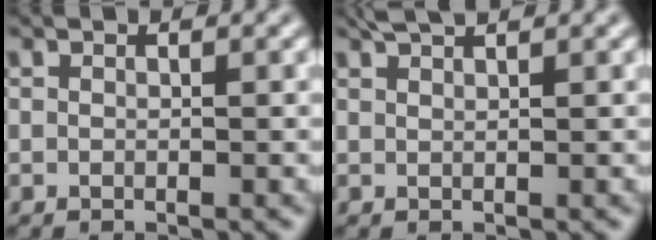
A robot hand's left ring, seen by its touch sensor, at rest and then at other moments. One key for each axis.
{"total": 1.9, "fx": 1.6, "fy": 0.3, "fz": 1.0, "tx": -0.010, "ty": 0.004, "tz": 0.023}